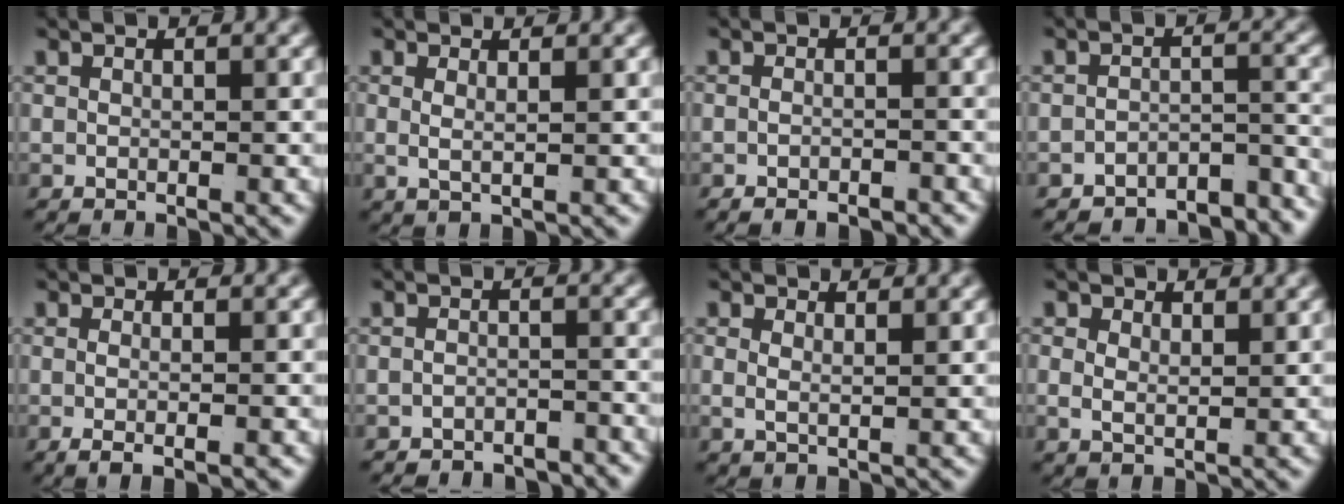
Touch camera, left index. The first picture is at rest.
{"total": 1.4, "force": [0.6, -0.2, 1.2], "torque": [-0.031, -0.015, 0.021]}
{"total": 2.2, "force": [-2.1, 0.1, 0.7], "torque": [-0.011, -0.008, -0.029]}
{"total": 6.5, "force": [-6.1, 1.3, 1.7], "torque": [-0.003, -0.015, -0.090]}
{"total": 2.0, "force": [-1.0, -0.3, 1.8], "torque": [-0.034, -0.011, -0.009]}
{"total": 2.9, "force": [-2.9, 0.1, 0.0], "torque": [0.006, -0.010, -0.045]}
{"total": 1.3, "force": [0.9, 0.1, 0.9], "torque": [-0.025, -0.020, 0.026]}
{"total": 1.7, "force": [1.0, 0.8, 1.1], "torque": [-0.031, -0.020, 0.031]}